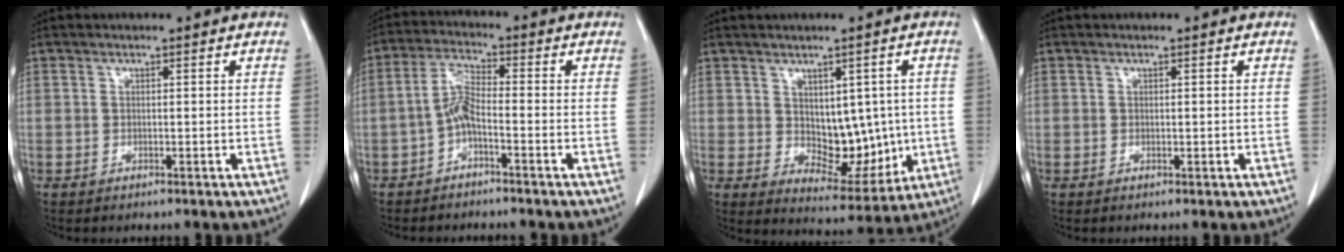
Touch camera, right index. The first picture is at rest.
{"total": 4.5, "force": [-1.7, 0.9, 4.0], "torque": [-0.083, 0.013, -0.035]}
{"total": 8.9, "force": [0.4, 5.3, 7.2], "torque": [-0.083, 0.004, 0.032]}
{"total": 0.0}